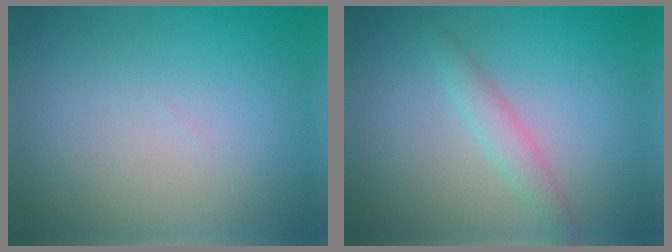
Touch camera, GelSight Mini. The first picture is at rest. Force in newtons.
{"total": 1.8, "press": 1.8, "slide": 0.1}